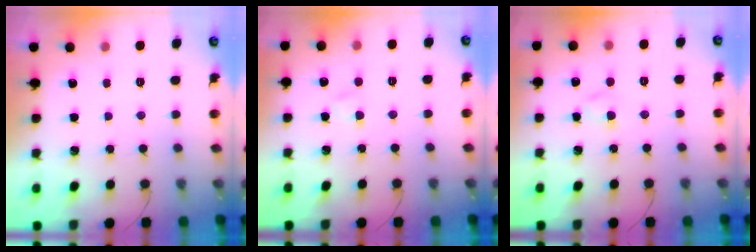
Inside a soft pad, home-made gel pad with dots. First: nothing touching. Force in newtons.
{"total": 2.0, "press": 1.8, "slide": 0.9}
{"total": 2.8, "press": 2.6, "slide": 1.1}